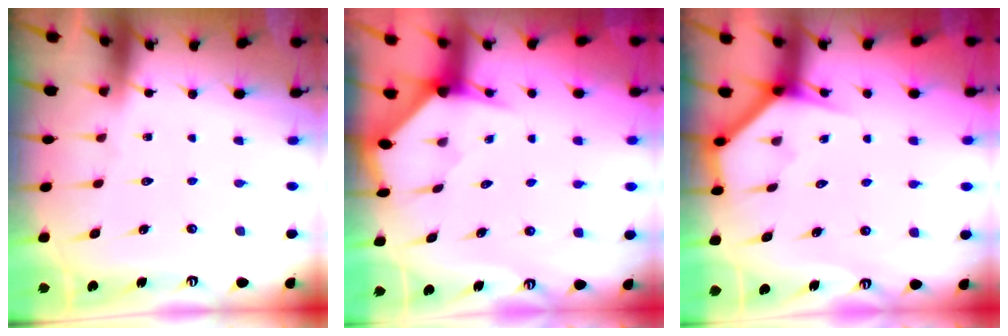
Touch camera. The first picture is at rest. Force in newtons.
{"total": 3.3, "press": 3.3, "slide": 0.3}
{"total": 3.8, "press": 3.8, "slide": 0.2}